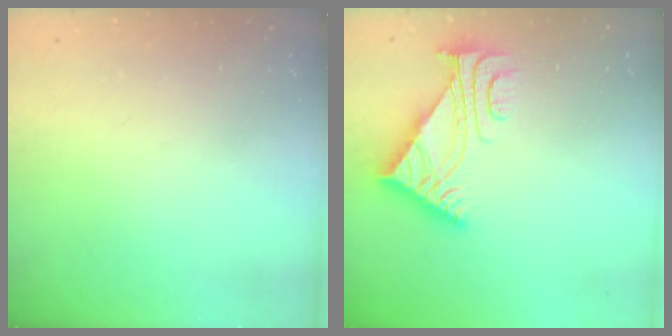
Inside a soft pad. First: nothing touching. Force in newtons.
{"total": 5.5, "press": 5.4, "slide": 0.7}